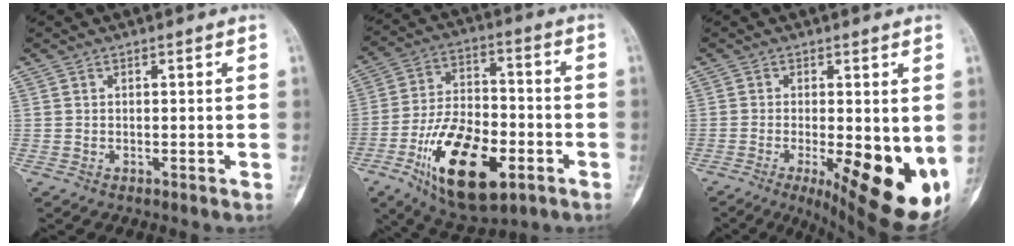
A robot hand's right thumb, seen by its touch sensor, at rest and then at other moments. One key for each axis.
{"total": 19.9, "fx": -7.9, "fy": 10.0, "fz": 15.3, "tx": -0.248, "ty": 0.029, "tz": -0.126}
{"total": 16.6, "fx": -3.9, "fy": 5.6, "fz": 15.1, "tx": -0.166, "ty": -0.022, "tz": -0.034}